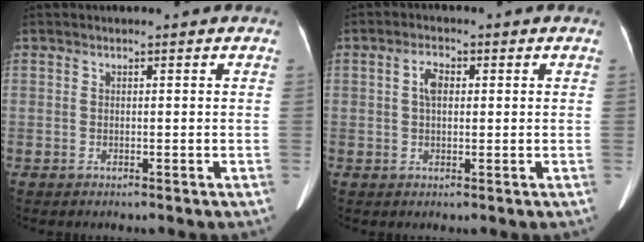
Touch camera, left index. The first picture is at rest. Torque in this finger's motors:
{"motor_torque": [0.38, -0.09, 0.21, 0.06]}